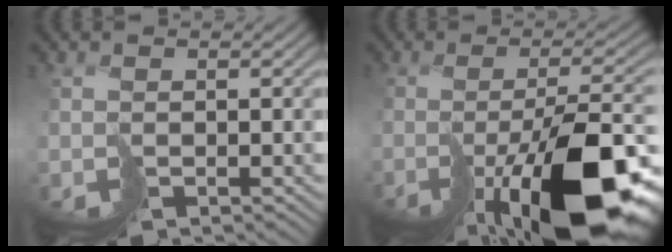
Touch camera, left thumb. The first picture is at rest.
{"total": 15.1, "force": [-6.7, 4.2, 12.8], "torque": [-0.197, -0.018, -0.098]}